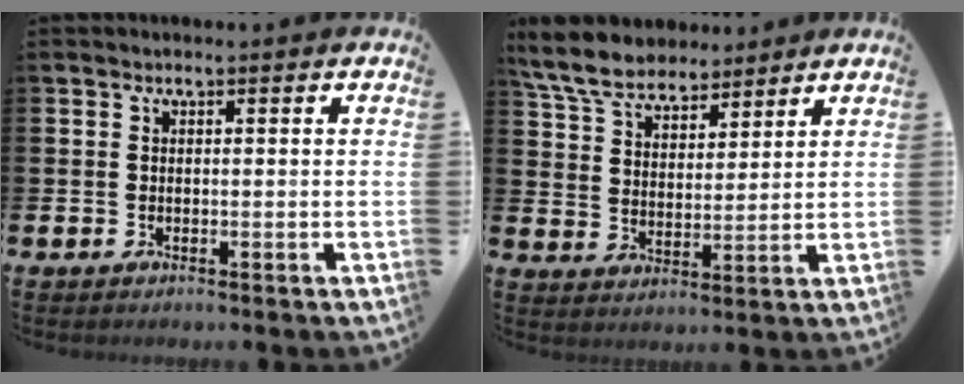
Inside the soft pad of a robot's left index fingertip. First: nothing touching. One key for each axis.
{"total": 7.0, "fx": 6.5, "fy": 2.2, "fz": 1.6, "tx": -0.064, "ty": -0.022, "tz": 0.121}